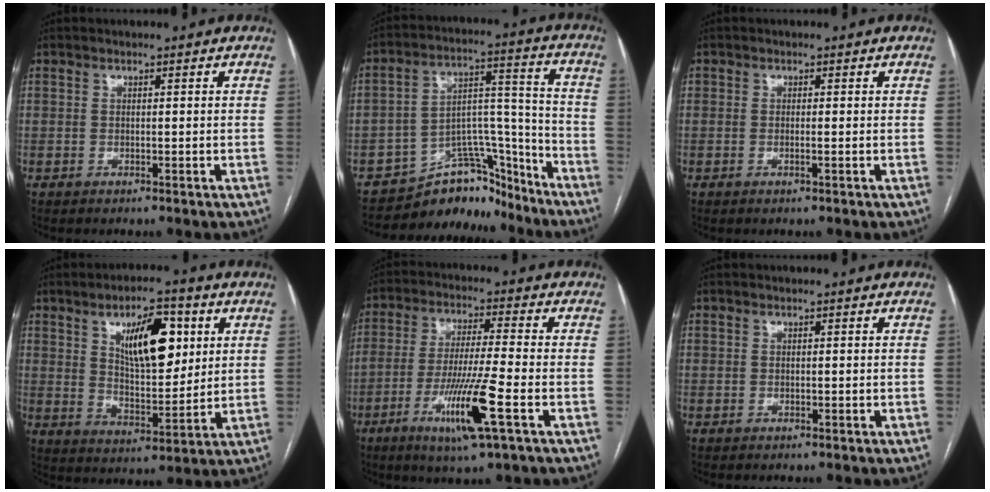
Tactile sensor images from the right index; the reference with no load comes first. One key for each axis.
{"total": 12.1, "fx": -10.9, "fy": 4.8, "fz": 2.5, "tx": -0.020, "ty": 0.073, "tz": -0.176}
{"total": 0.6, "fx": -0.1, "fy": 0.1, "fz": 0.6, "tx": -0.010, "ty": 0.000, "tz": -0.001}
{"total": 12.5, "fx": 4.7, "fy": 4.6, "fz": 10.6, "tx": -0.171, "ty": 0.007, "tz": 0.083}
{"total": 11.6, "fx": -4.7, "fy": -0.2, "fz": 10.6, "tx": -0.205, "ty": -0.019, "tz": -0.086}
{"total": 0.0}